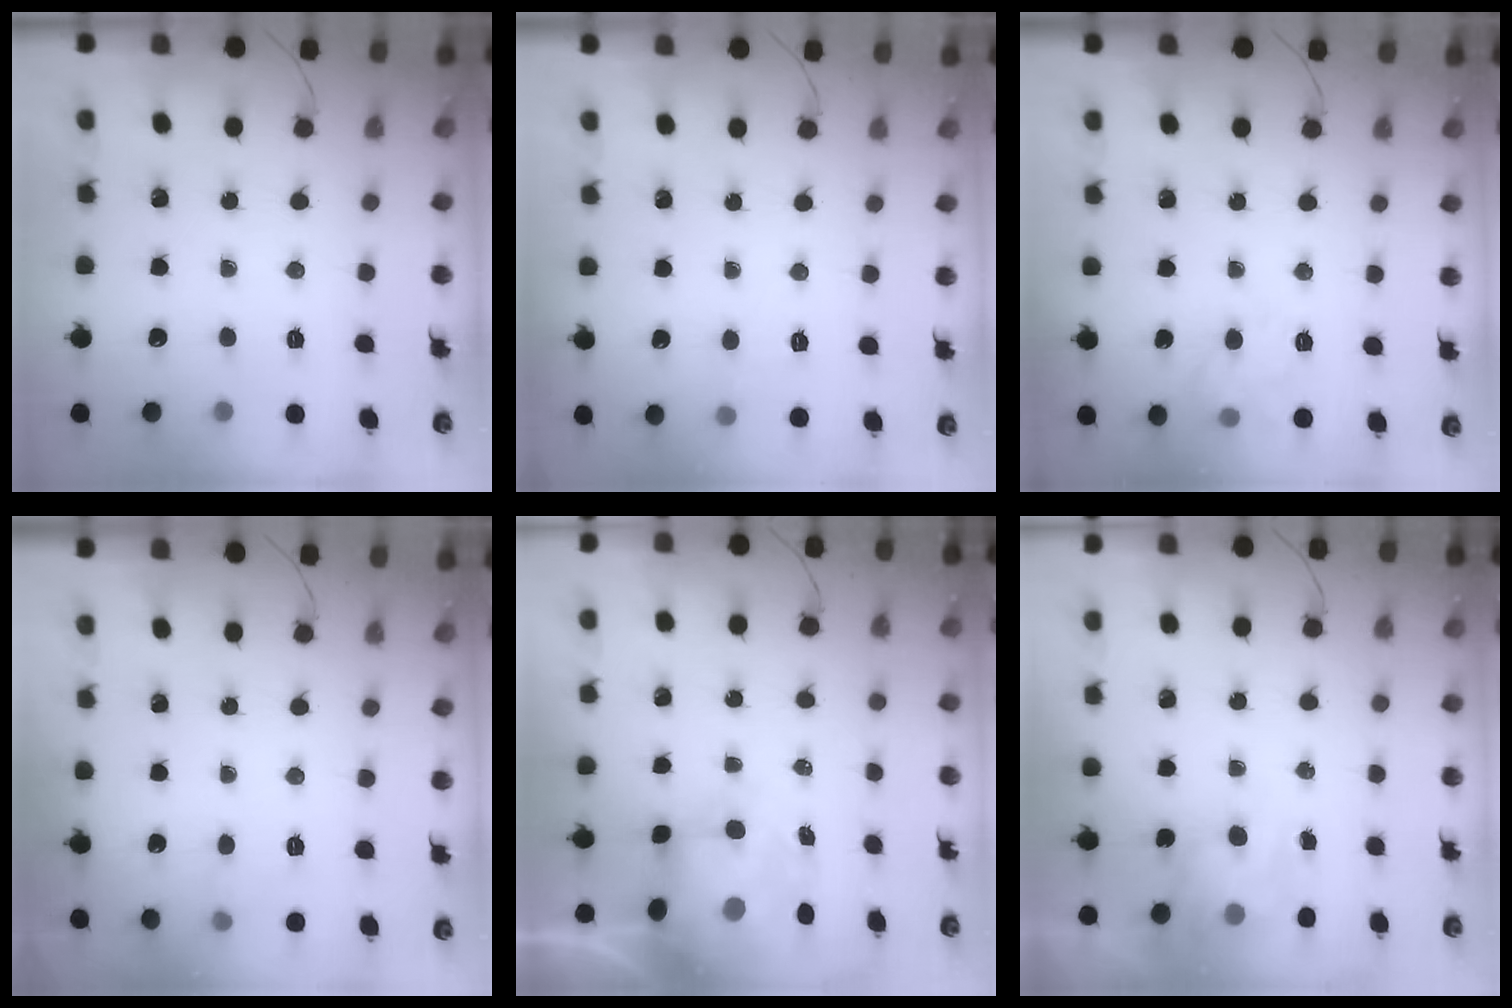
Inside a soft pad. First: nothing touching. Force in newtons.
{"total": 5.6, "press": 5.3, "slide": 1.8}
{"total": 10.4, "press": 10.4, "slide": 0.7}
{"total": 5.0, "press": 4.7, "slide": 1.8}
{"total": 7.8, "press": 7.4, "slide": 2.2}
{"total": 4.7, "press": 4.5, "slide": 1.1}